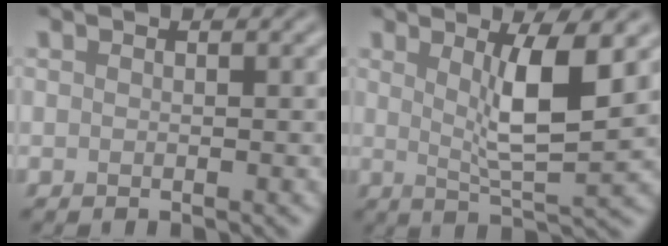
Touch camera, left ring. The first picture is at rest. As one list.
[{"total": 5.5, "force": [1.5, 1.1, 5.2], "torque": [-0.087, -0.007, 0.030]}]